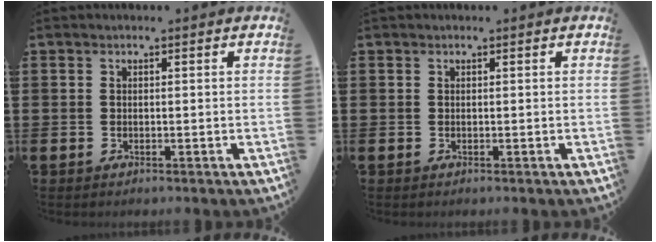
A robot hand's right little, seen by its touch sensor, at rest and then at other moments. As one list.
[{"total": 0.0}]